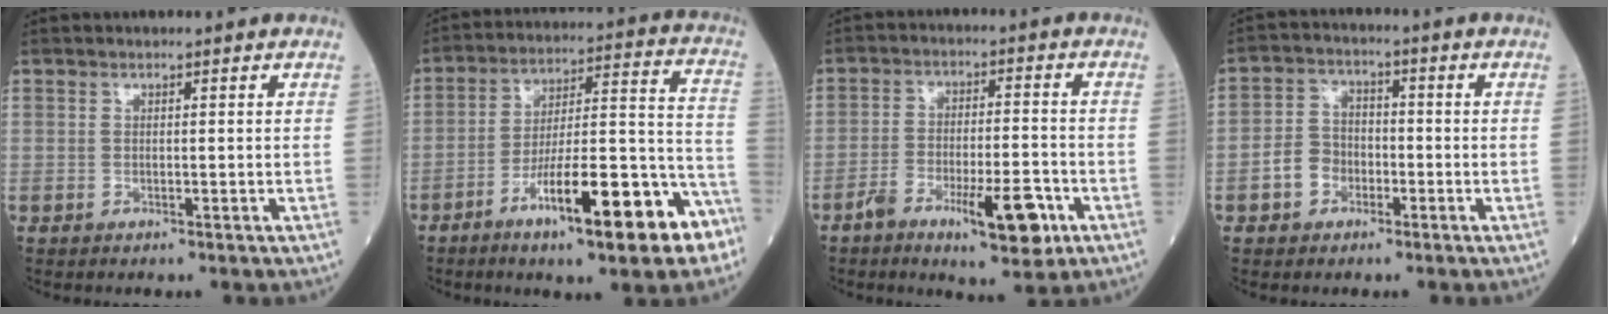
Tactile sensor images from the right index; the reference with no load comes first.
{"total": 18.2, "force": [-9.8, 2.8, 15.1], "torque": [-0.207, 0.011, -0.144]}
{"total": 10.3, "force": [-5.1, 2.7, 8.5], "torque": [-0.142, 0.001, -0.076]}
{"total": 5.3, "force": [-2.1, 4.3, 2.3], "torque": [-0.048, 0.018, -0.040]}